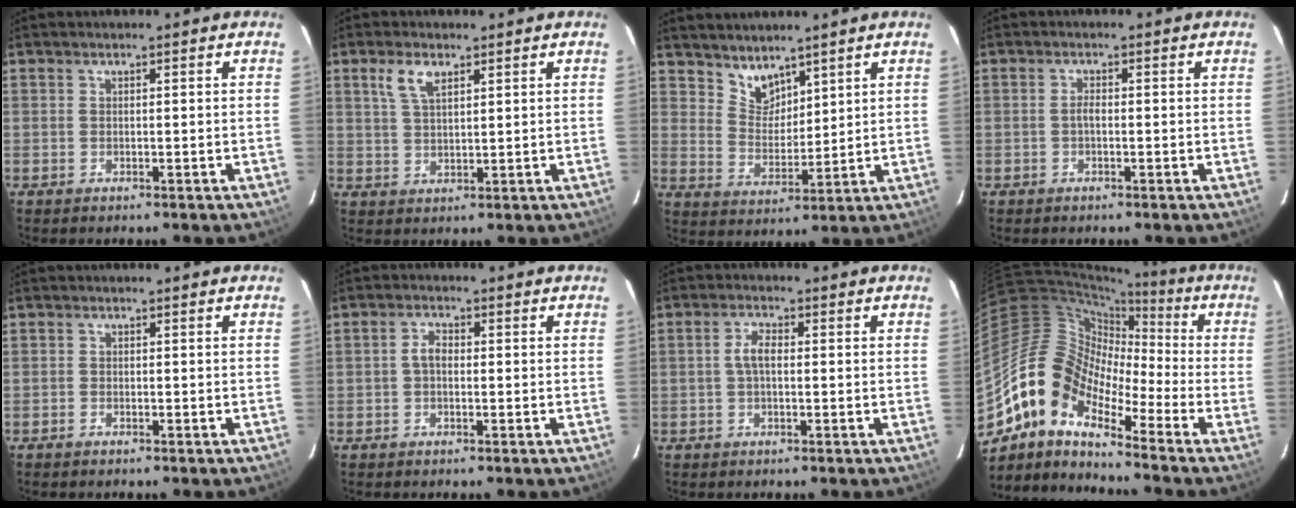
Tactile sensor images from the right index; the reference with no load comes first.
{"total": 4.7, "force": [2.5, 2.1, 3.4], "torque": [-0.067, 0.008, 0.051]}
{"total": 6.0, "force": [5.0, 3.0, 1.5], "torque": [-0.016, 0.001, 0.100]}
{"total": 1.2, "force": [-0.3, 0.4, 1.0], "torque": [-0.021, 0.005, -0.008]}
{"total": 0.6, "force": [-0.6, 0.2, 0.1], "torque": [-0.006, 0.001, -0.014]}
{"total": 2.2, "force": [-0.3, 1.4, 1.7], "torque": [-0.035, 0.009, -0.008]}
{"total": 2.9, "force": [-0.1, 1.2, 2.7], "torque": [-0.057, 0.007, -0.002]}
{"total": 13.5, "force": [-8.9, 6.3, 7.9], "torque": [-0.130, 0.012, -0.193]}